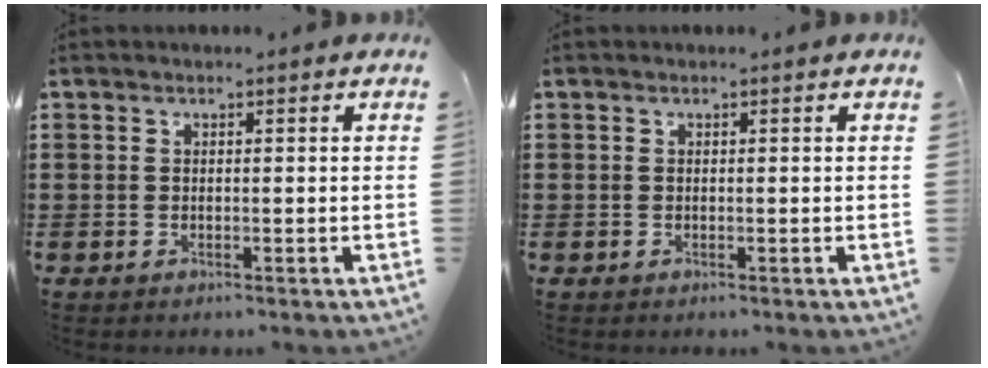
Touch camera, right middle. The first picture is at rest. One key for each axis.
{"total": 0.0}